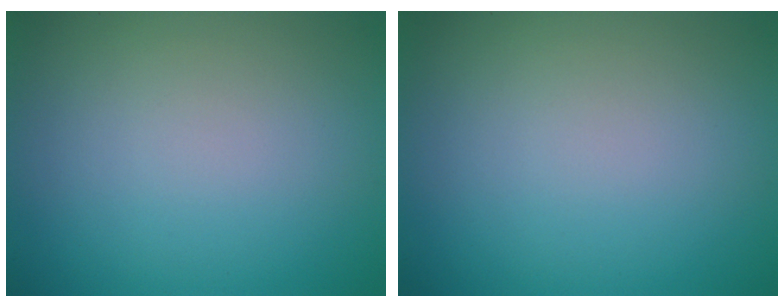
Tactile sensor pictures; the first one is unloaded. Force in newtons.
{"total": 0.0}